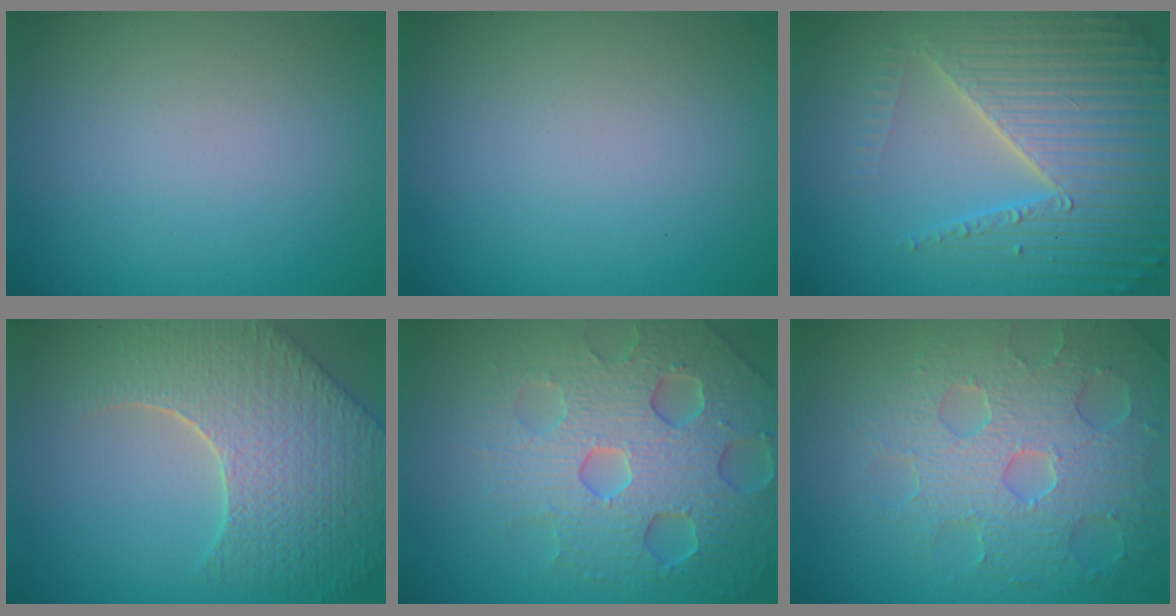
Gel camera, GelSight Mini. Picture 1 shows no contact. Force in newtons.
{"total": 0.0}
{"total": 7.1, "press": 6.9, "slide": 1.7}
{"total": 9.1, "press": 6.4, "slide": 6.5}
{"total": 7.2, "press": 7.1, "slide": 1.4}
{"total": 7.3, "press": 5.7, "slide": 4.5}